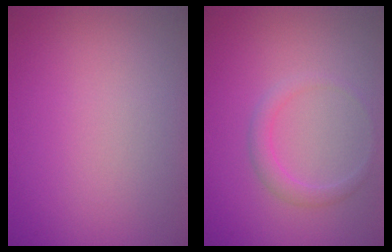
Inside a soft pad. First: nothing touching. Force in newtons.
{"total": 1.6, "press": 1.6, "slide": 0.1}